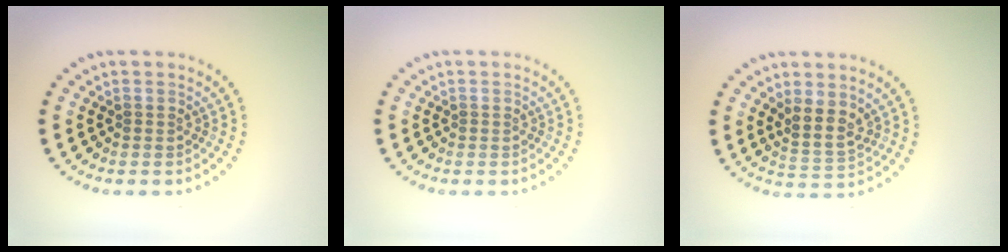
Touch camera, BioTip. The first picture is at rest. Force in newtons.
{"total": 0.0}
{"total": 2.8, "press": 2.2, "slide": 1.7}